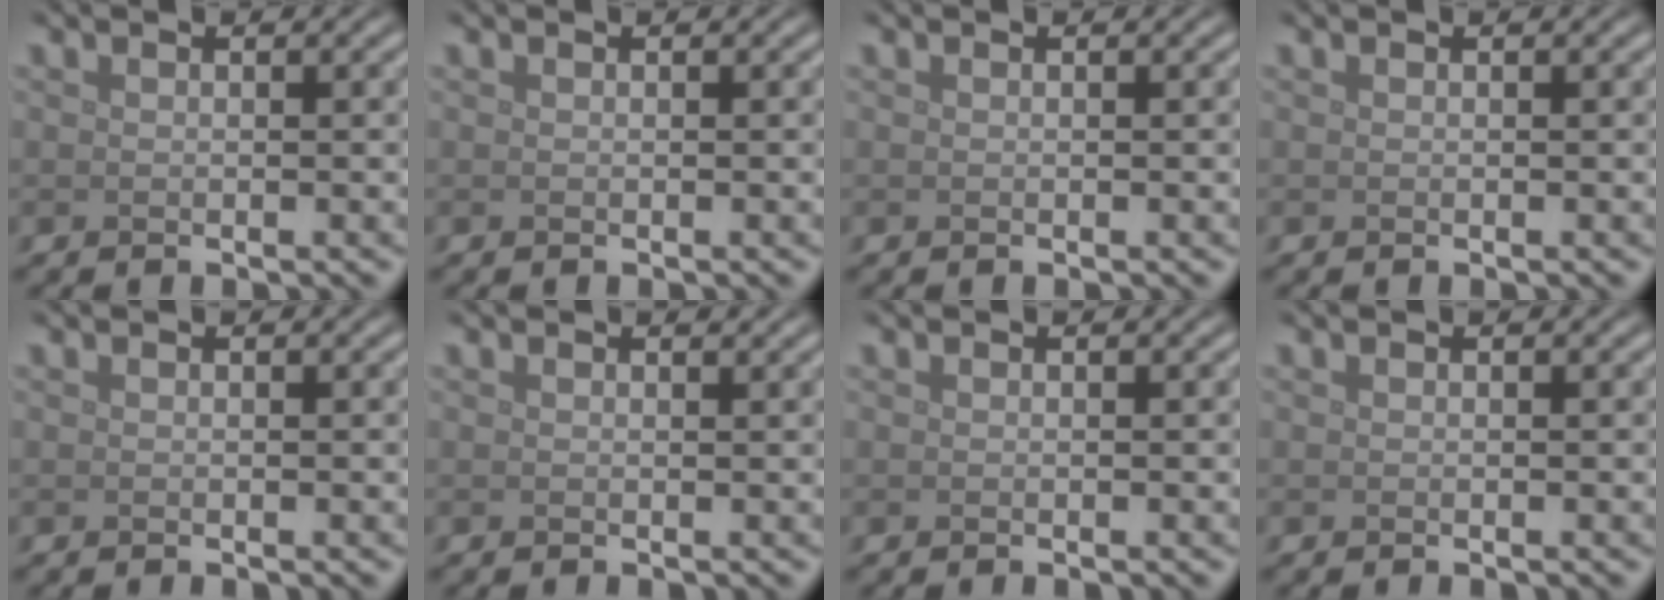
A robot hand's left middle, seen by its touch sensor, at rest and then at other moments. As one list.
[{"total": 0.0}, {"total": 0.0}, {"total": 0.0}, {"total": 0.0}, {"total": 0.5, "force": [0.5, 0.0, 0.1], "torque": [-0.002, -0.002, 0.007]}, {"total": 0.0}, {"total": 0.0}]